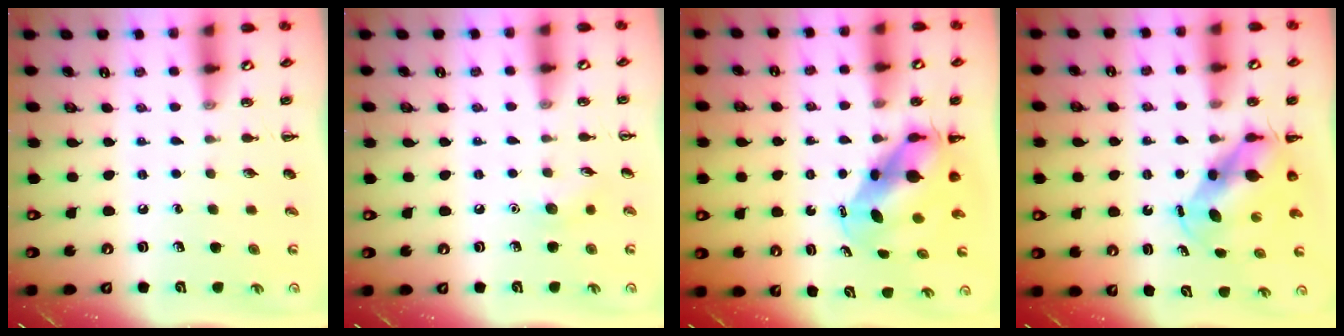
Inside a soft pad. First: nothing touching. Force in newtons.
{"total": 6.0, "press": 5.7, "slide": 1.8}
{"total": 7.0, "press": 6.7, "slide": 2.3}
{"total": 5.6, "press": 5.5, "slide": 1.3}